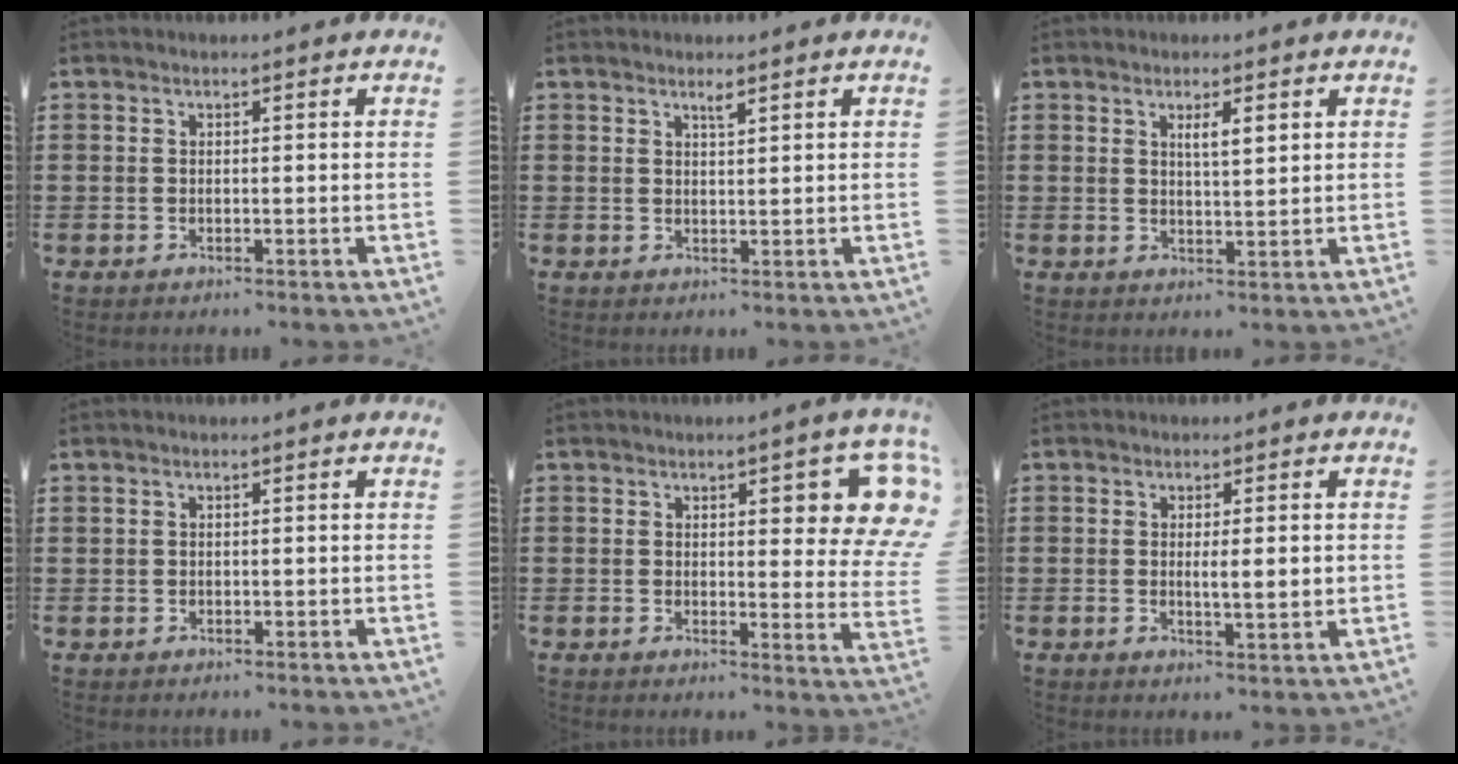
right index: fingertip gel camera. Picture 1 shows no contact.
{"total": 1.3, "force": [1.0, 0.2, 0.9], "torque": [-0.010, -0.003, 0.015]}
{"total": 2.8, "force": [1.1, 0.5, 2.5], "torque": [-0.051, 0.003, 0.016]}
{"total": 0.0}
{"total": 8.0, "force": [3.5, 2.9, 6.6], "torque": [-0.085, -0.008, 0.052]}
{"total": 3.0, "force": [0.2, 0.3, 3.0], "torque": [-0.056, -0.003, 0.001]}